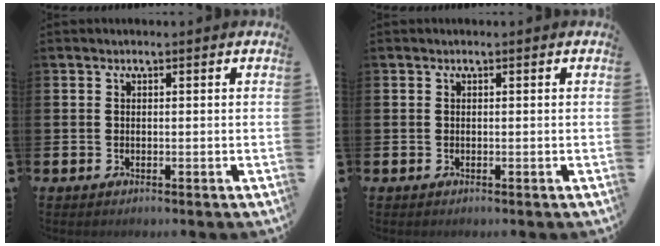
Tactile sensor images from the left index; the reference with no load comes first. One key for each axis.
{"total": 0.0}